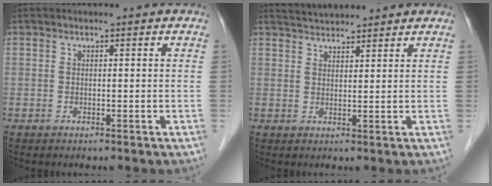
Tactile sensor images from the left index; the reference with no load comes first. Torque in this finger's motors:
{"motor_torque": [0.15, -0.08, 0.05, 0.01]}